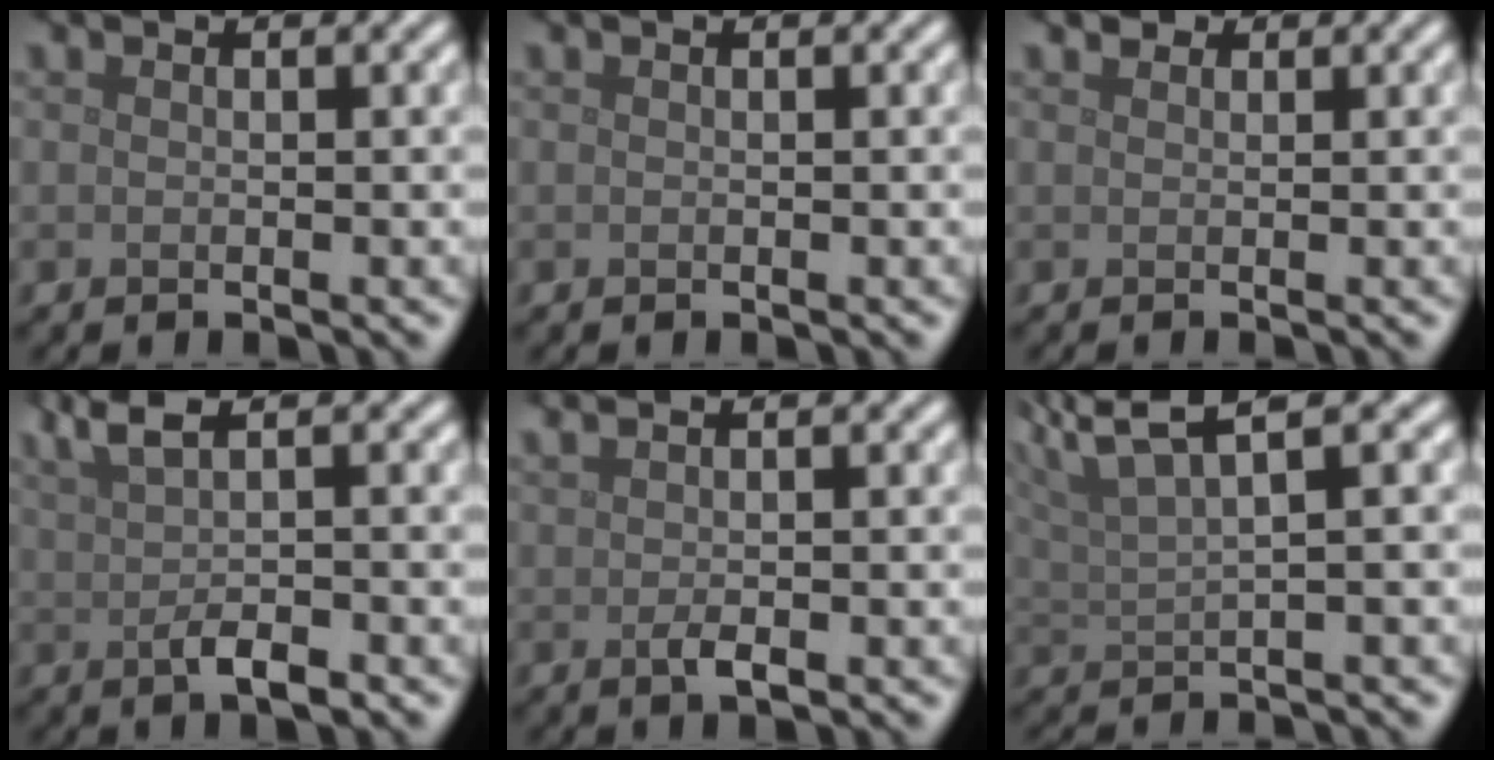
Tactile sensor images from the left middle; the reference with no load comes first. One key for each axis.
{"total": 0.0}
{"total": 0.0}
{"total": 4.2, "fx": 1.0, "fy": 1.2, "fz": 3.9, "tx": -0.072, "ty": 0.002, "tz": 0.019}
{"total": 2.4, "fx": 0.5, "fy": 0.7, "fz": 2.3, "tx": -0.041, "ty": 0.005, "tz": 0.012}
{"total": 5.4, "fx": 3.9, "fy": 0.8, "fz": 3.7, "tx": -0.064, "ty": 0.018, "tz": 0.060}